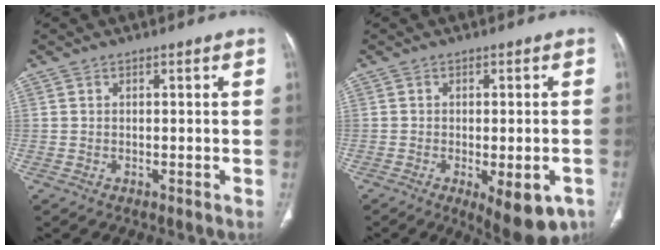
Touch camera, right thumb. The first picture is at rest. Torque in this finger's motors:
{"motor_torque": [-0.56, 0.56, -0.39, 0.00, -0.04]}